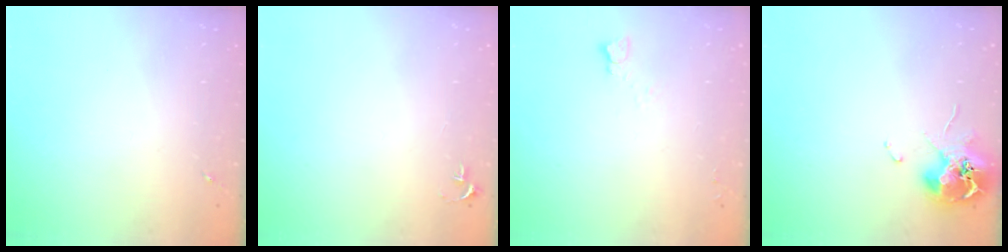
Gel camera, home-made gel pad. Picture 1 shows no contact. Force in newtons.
{"total": 2.7, "press": 2.7, "slide": 0.3}
{"total": 2.5, "press": 2.5, "slide": 0.2}
{"total": 12.3, "press": 12.2, "slide": 1.6}